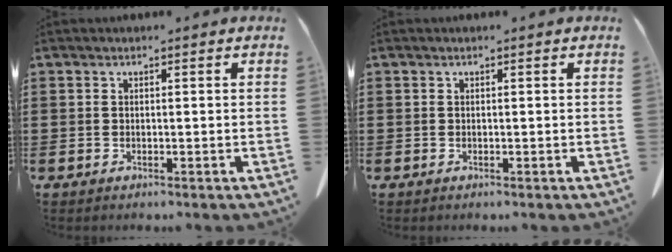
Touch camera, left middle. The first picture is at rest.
{"total": 0.0}